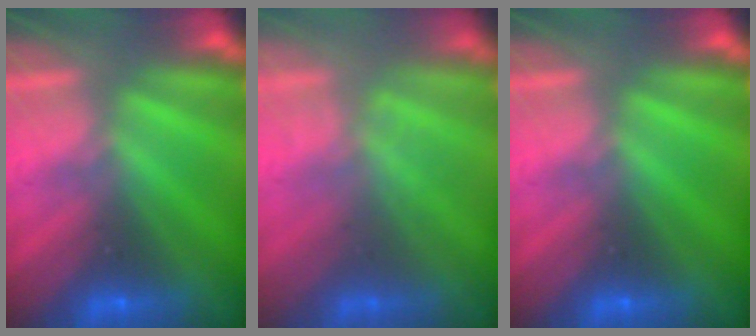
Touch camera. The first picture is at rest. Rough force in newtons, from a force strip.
{"total": 1.7}
{"total": 0.0}